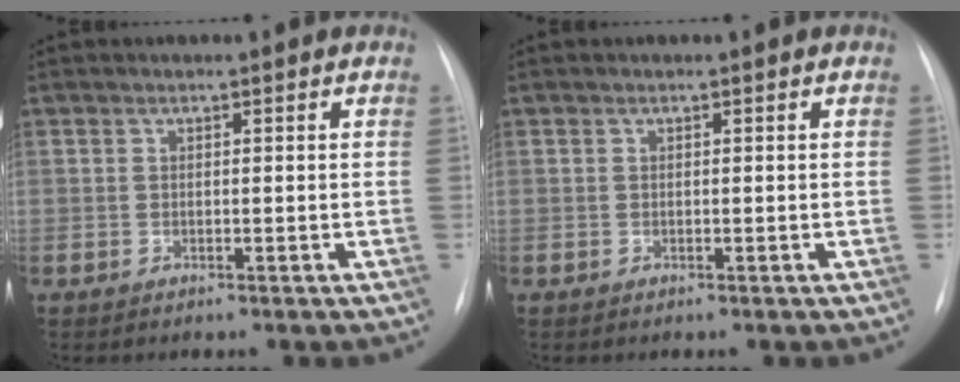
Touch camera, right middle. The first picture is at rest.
{"total": 0.0}